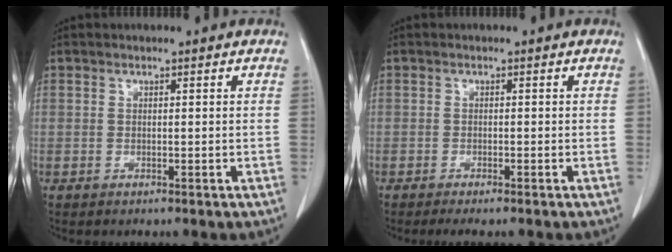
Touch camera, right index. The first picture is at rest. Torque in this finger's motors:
{"motor_torque": [0.26, -0.26, 0.13, 0.02]}